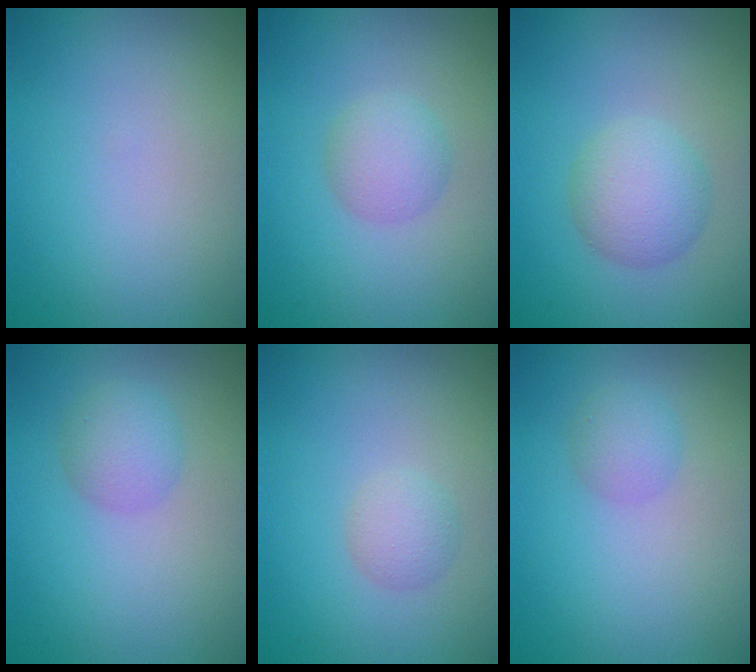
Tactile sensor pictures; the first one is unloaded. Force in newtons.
{"total": 2.5, "press": 2.5, "slide": 0.1}
{"total": 3.6, "press": 3.6, "slide": 0.2}
{"total": 2.4, "press": 2.4, "slide": 0.1}
{"total": 1.7, "press": 1.7, "slide": 0.2}
{"total": 1.7, "press": 1.7, "slide": 0.1}